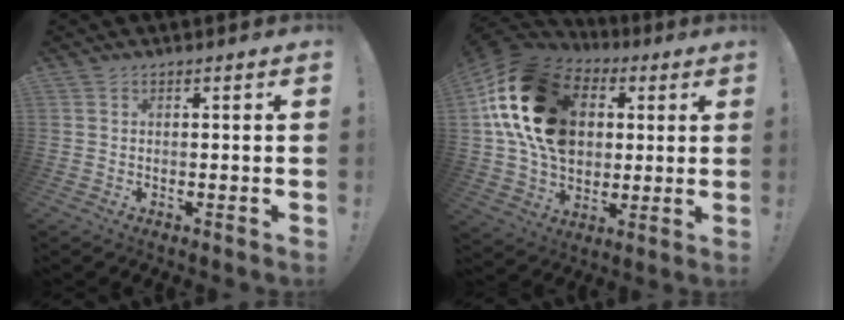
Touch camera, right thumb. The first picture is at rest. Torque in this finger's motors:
{"motor_torque": [2.40, 2.61, 1.29, -0.71, 0.47]}